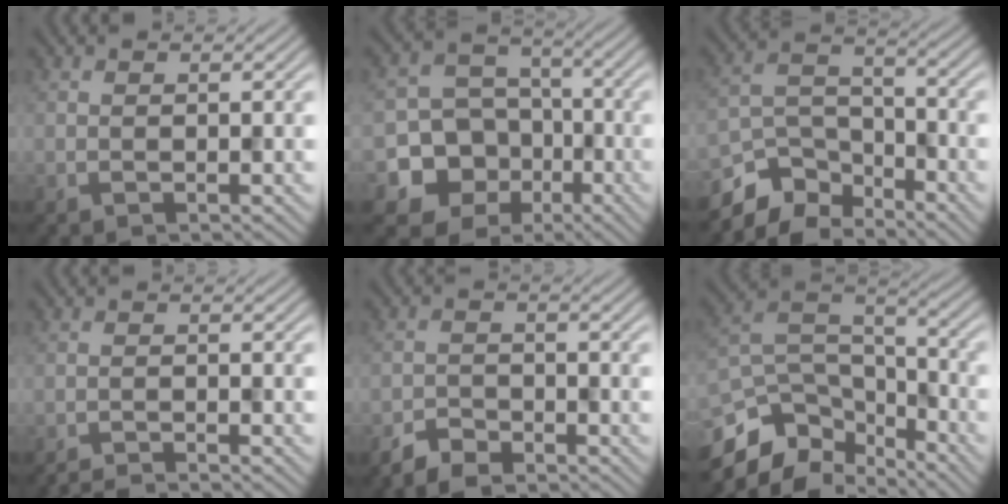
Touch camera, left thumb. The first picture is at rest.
{"total": 13.1, "force": [-5.0, 11.4, 4.0], "torque": [-0.102, -0.035, -0.108]}
{"total": 8.4, "force": [-6.9, 3.9, 2.7], "torque": [-0.059, -0.002, -0.145]}
{"total": 2.4, "force": [-2.2, 0.0, 0.9], "torque": [-0.015, 0.003, -0.045]}
{"total": 3.5, "force": [-3.0, 1.3, 1.2], "torque": [-0.022, -0.002, -0.064]}
{"total": 11.5, "force": [-8.1, 5.3, 6.1], "torque": [-0.145, -0.015, -0.146]}